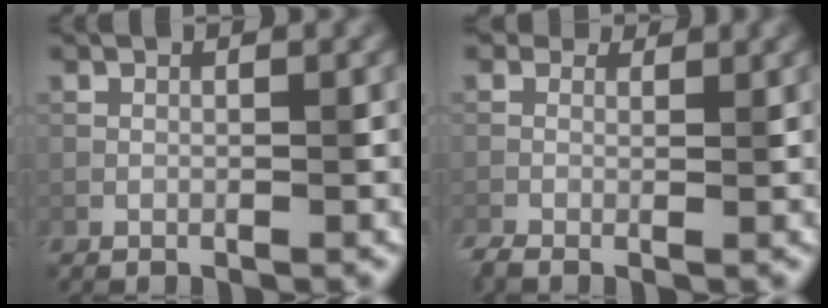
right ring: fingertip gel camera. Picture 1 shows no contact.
{"total": 2.7, "force": [0.6, 1.9, 1.7], "torque": [-0.039, -0.007, 0.002]}